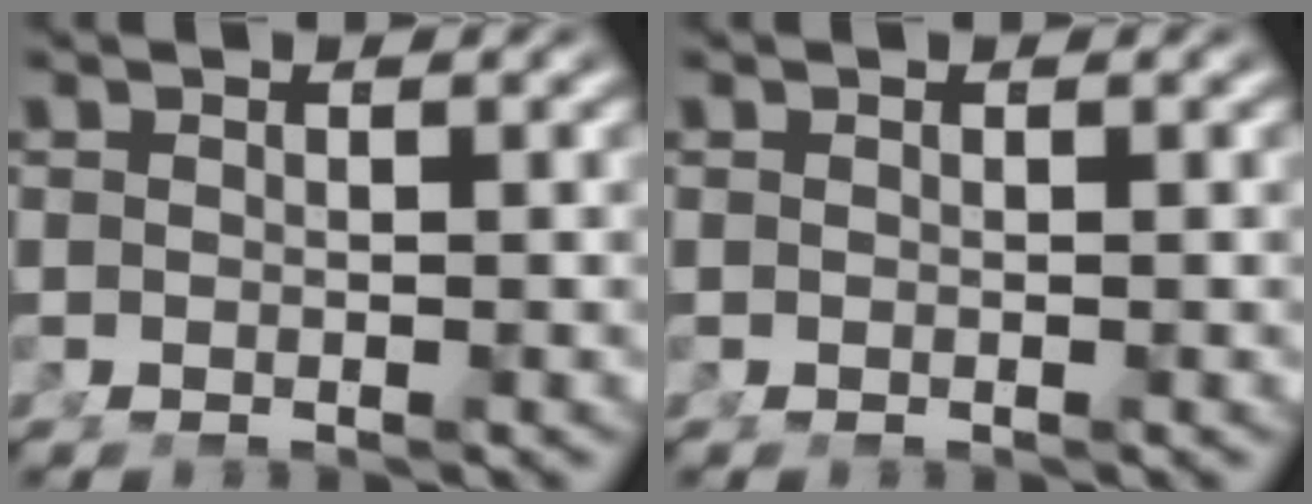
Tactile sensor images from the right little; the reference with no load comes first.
{"total": 0.0}